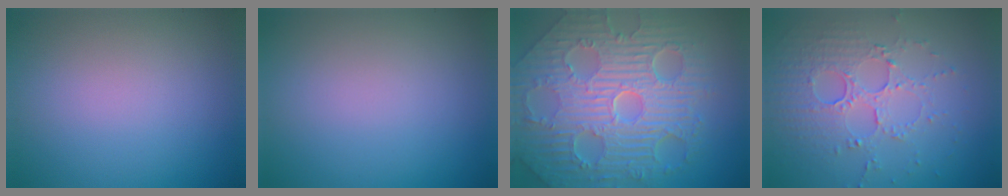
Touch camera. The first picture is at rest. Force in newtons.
{"total": 0.0}
{"total": 11.5, "press": 7.5, "slide": 8.8}
{"total": 5.4, "press": 3.7, "slide": 4.0}